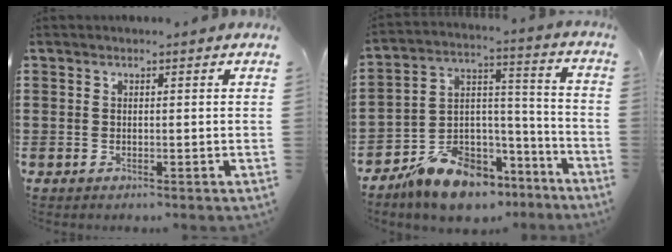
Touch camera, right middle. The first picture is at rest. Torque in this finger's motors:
{"motor_torque": [0.78, -0.64, 0.36, 0.21]}